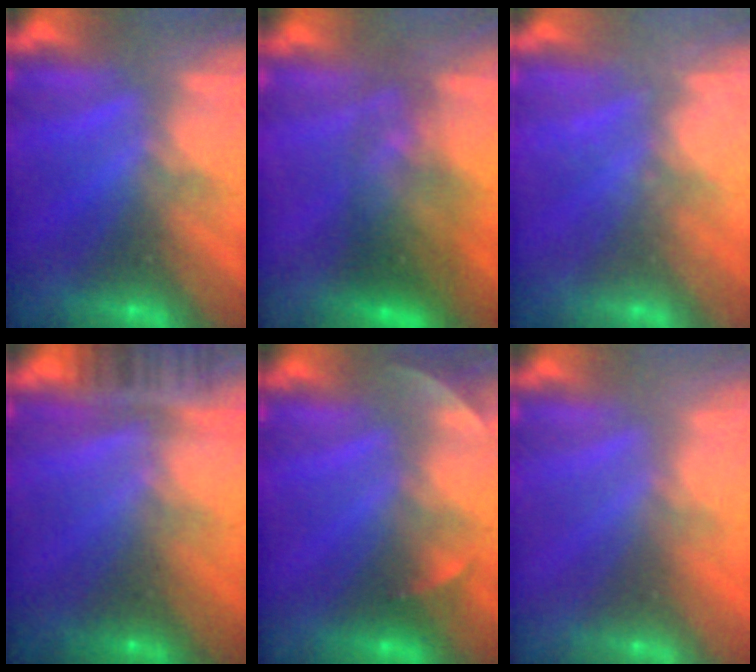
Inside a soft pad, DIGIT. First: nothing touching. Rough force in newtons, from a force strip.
{"total": 8.5}
{"total": 2.0}
{"total": 11.6}
{"total": 1.9}
{"total": 3.2}